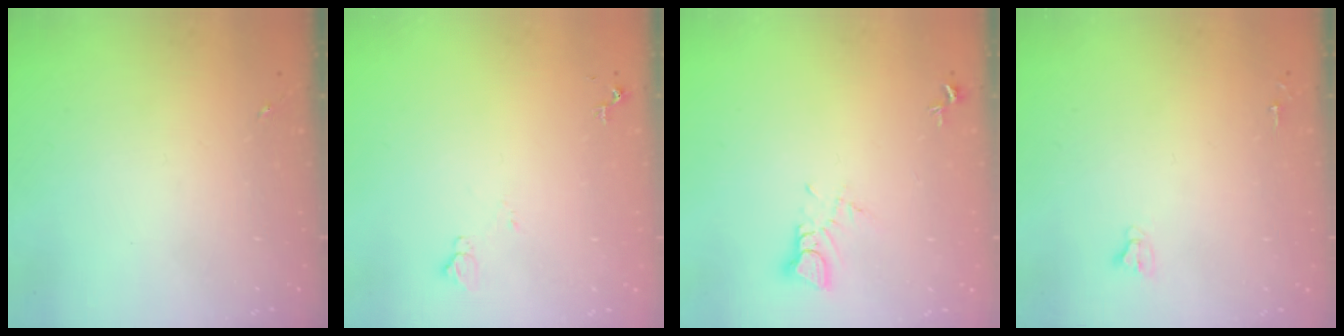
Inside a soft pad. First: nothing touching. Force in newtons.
{"total": 5.1, "press": 5.1, "slide": 0.7}
{"total": 4.0, "press": 3.9, "slide": 0.3}
{"total": 2.7, "press": 2.7, "slide": 0.2}